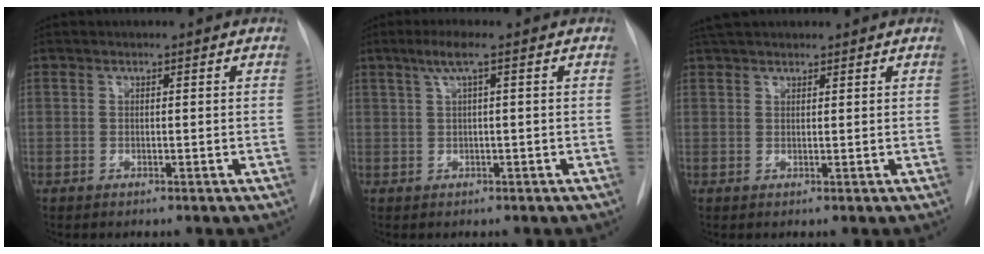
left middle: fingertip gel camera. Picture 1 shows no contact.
{"total": 2.9, "force": [1.2, -0.3, 2.7], "torque": [-0.061, 0.013, 0.025]}
{"total": 5.1, "force": [4.4, 1.5, 2.1], "torque": [-0.029, 0.036, 0.075]}